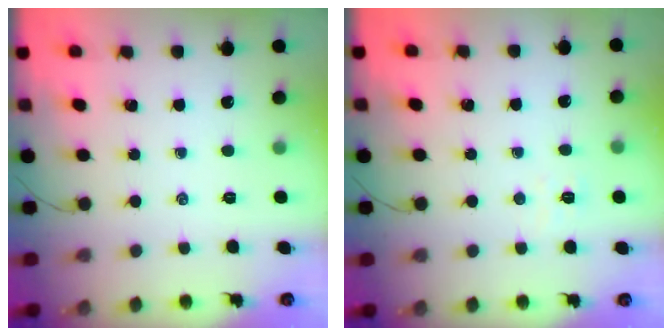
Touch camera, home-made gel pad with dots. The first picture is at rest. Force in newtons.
{"total": 2.4, "press": 2.3, "slide": 0.8}